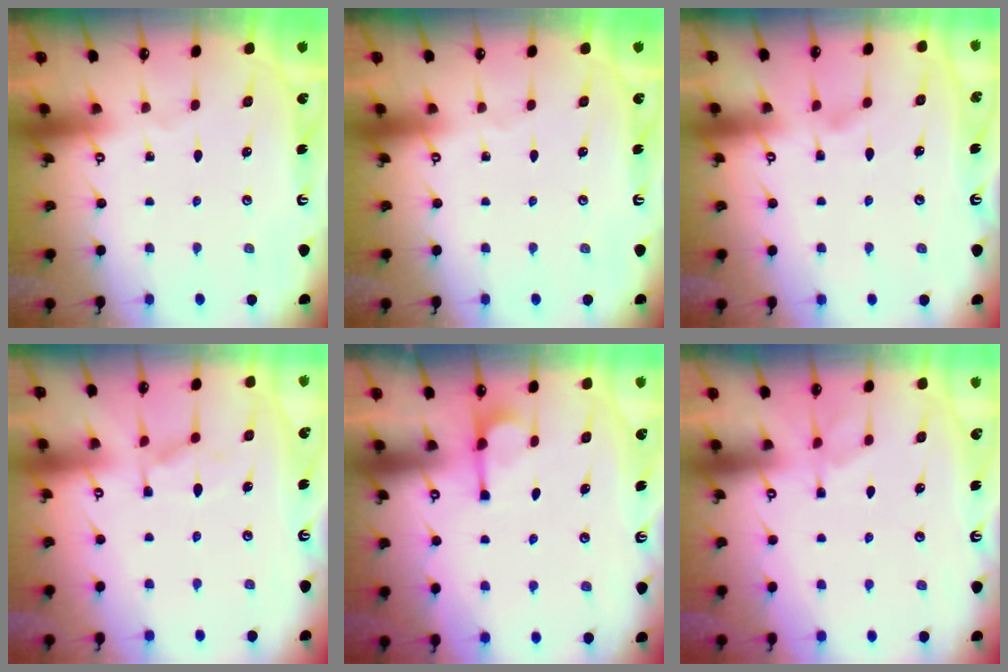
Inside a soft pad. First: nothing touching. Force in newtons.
{"total": 0.0}
{"total": 1.3, "press": 0.9, "slide": 0.8}
{"total": 1.7, "press": 1.1, "slide": 1.4}
{"total": 0.8, "press": 0.1, "slide": 0.8}
{"total": 1.5, "press": 1.1, "slide": 1.0}